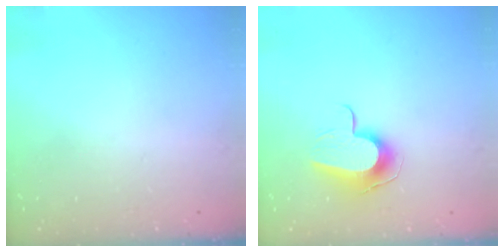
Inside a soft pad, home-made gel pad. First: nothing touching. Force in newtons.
{"total": 10.0, "press": 10.0, "slide": 1.2}